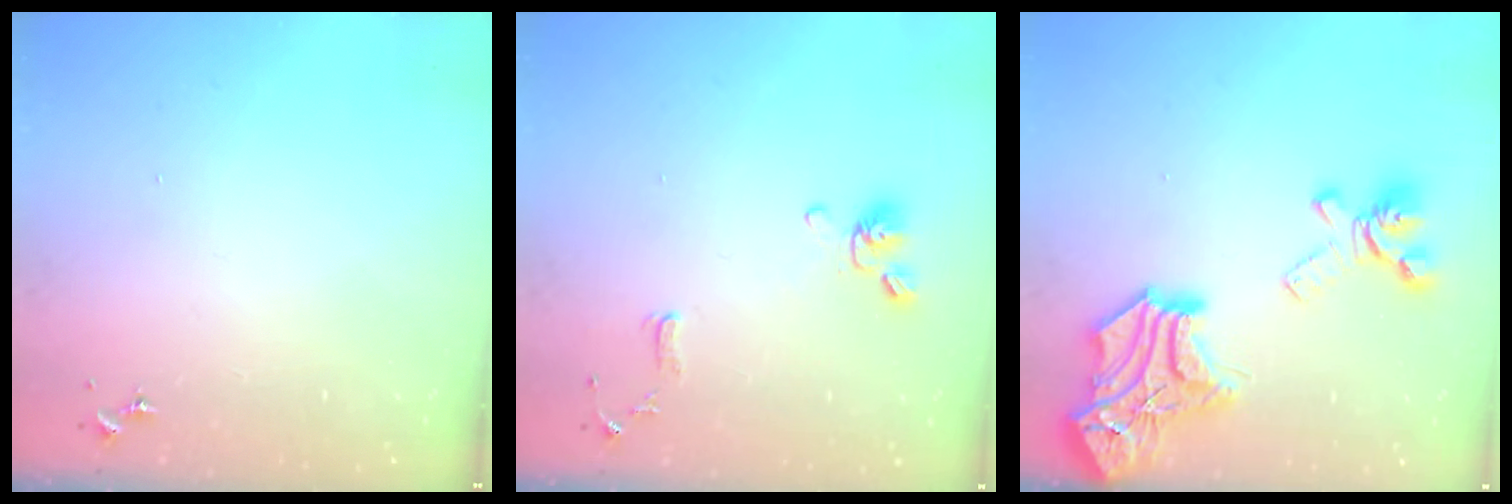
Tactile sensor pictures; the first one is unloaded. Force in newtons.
{"total": 10.8, "press": 10.6, "slide": 1.9}
{"total": 24.6, "press": 24.6, "slide": 0.7}